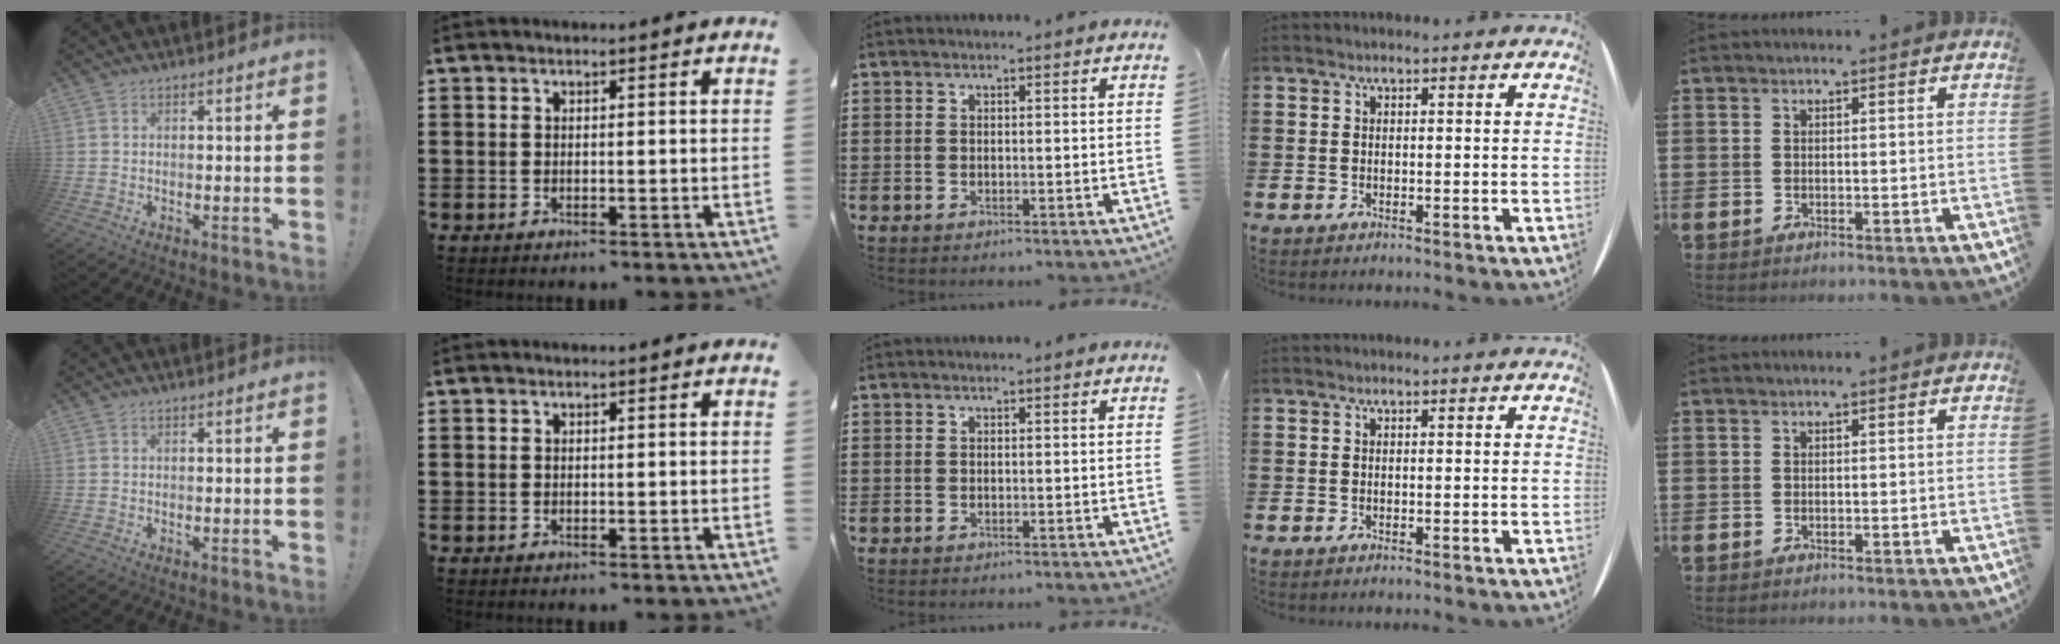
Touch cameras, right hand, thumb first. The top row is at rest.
{}